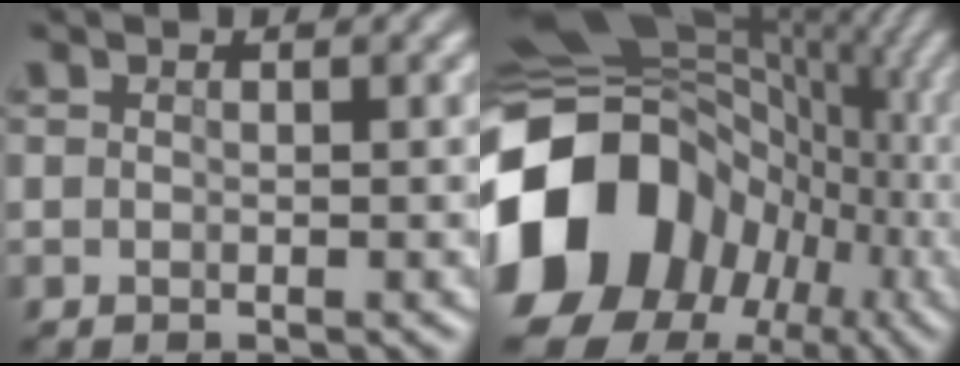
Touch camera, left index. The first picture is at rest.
{"total": 18.4, "force": [-1.8, 15.6, 9.6], "torque": [-0.230, -0.002, -0.014]}